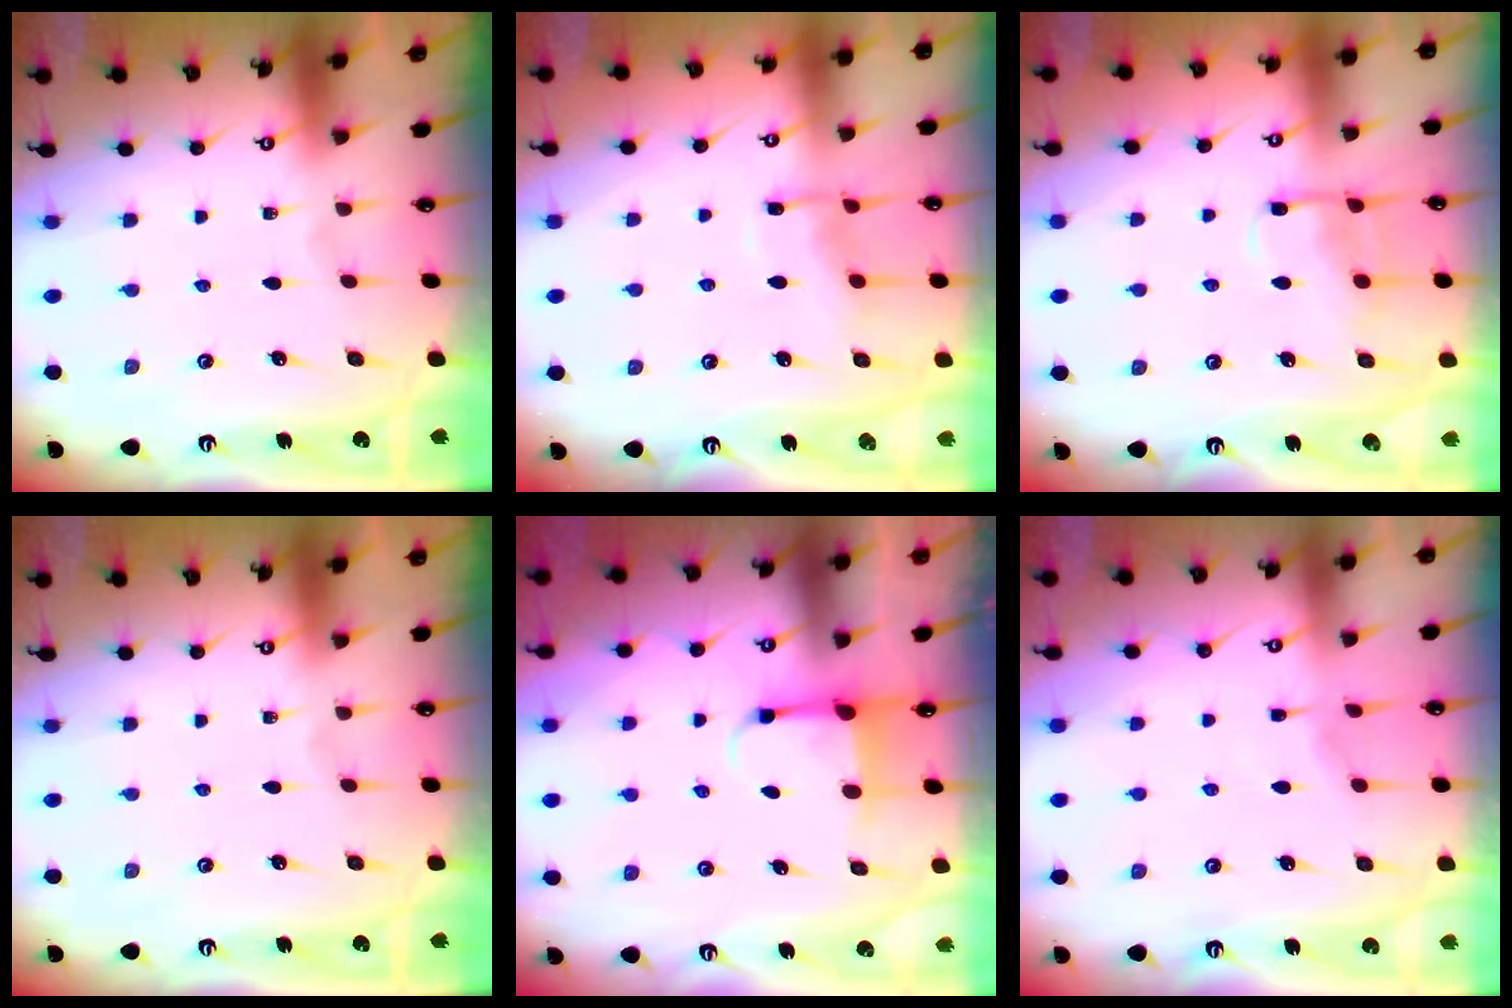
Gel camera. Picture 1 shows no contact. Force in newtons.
{"total": 8.1, "press": 8.0, "slide": 0.7}
{"total": 8.8, "press": 8.7, "slide": 0.7}
{"total": 0.0}
{"total": 3.8, "press": 3.7, "slide": 1.0}
{"total": 2.1, "press": 2.1, "slide": 0.4}